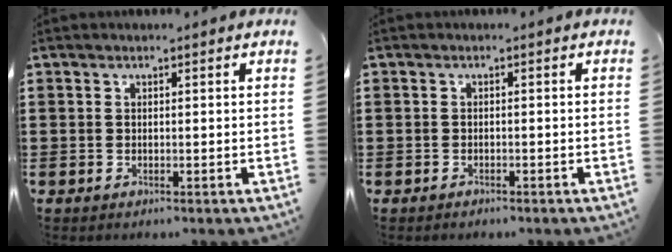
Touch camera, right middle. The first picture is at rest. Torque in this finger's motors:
{"motor_torque": [-0.07, 0.00, -0.02, -0.02]}